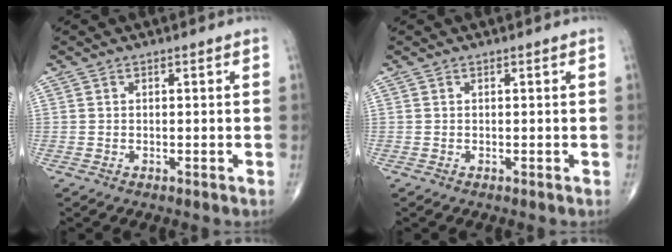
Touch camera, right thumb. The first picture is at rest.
{"total": 0.0}